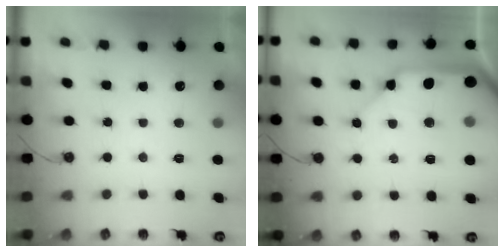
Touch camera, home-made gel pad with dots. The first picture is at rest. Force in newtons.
{"total": 20.2, "press": 20.0, "slide": 3.0}